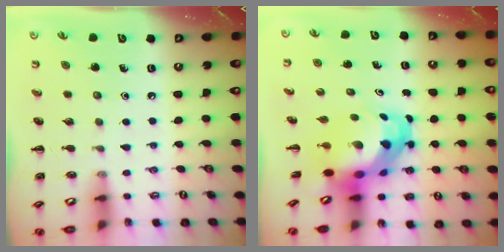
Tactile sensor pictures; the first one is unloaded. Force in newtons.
{"total": 6.2, "press": 6.0, "slide": 1.7}